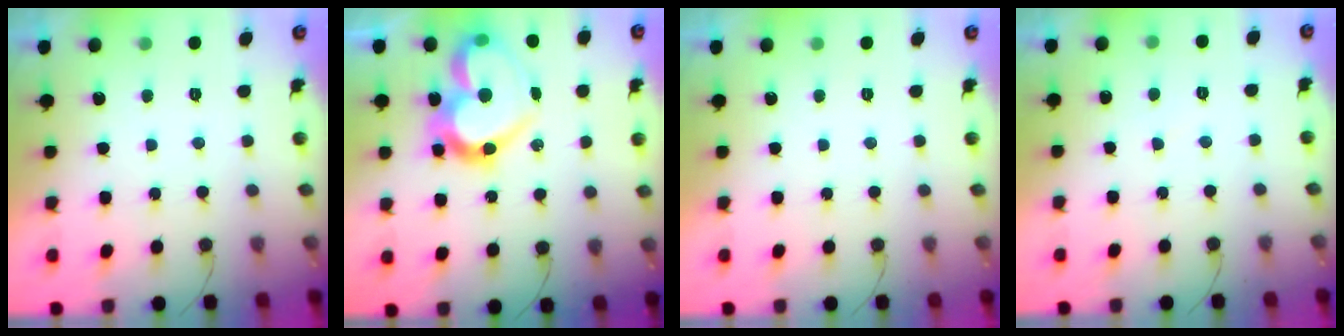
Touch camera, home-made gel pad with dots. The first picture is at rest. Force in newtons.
{"total": 19.2, "press": 19.1, "slide": 2.1}
{"total": 0.0}
{"total": 2.9, "press": 2.9, "slide": 0.2}